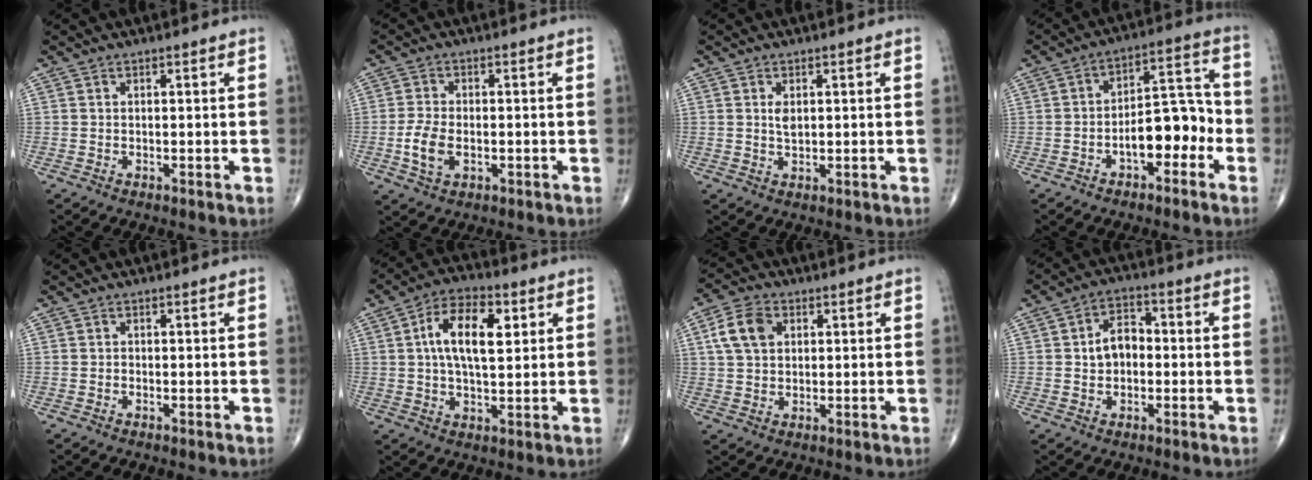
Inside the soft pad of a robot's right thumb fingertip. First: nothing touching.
{"total": 5.7, "force": [-1.3, 3.2, 4.5], "torque": [-0.097, 0.000, -0.025]}
{"total": 2.1, "force": [0.5, 1.1, 1.7], "torque": [-0.026, -0.005, 0.011]}
{"total": 9.3, "force": [-3.3, 4.9, 7.2], "torque": [-0.074, 0.049, -0.054]}
{"total": 0.0}
{"total": 11.9, "force": [2.9, 5.7, 10.0], "torque": [-0.165, 0.007, 0.045]}
{"total": 7.4, "force": [2.2, 5.2, 4.8], "torque": [-0.086, 0.007, 0.037]}
{"total": 7.9, "force": [-0.1, 4.9, 6.2], "torque": [-0.099, 0.021, -0.007]}